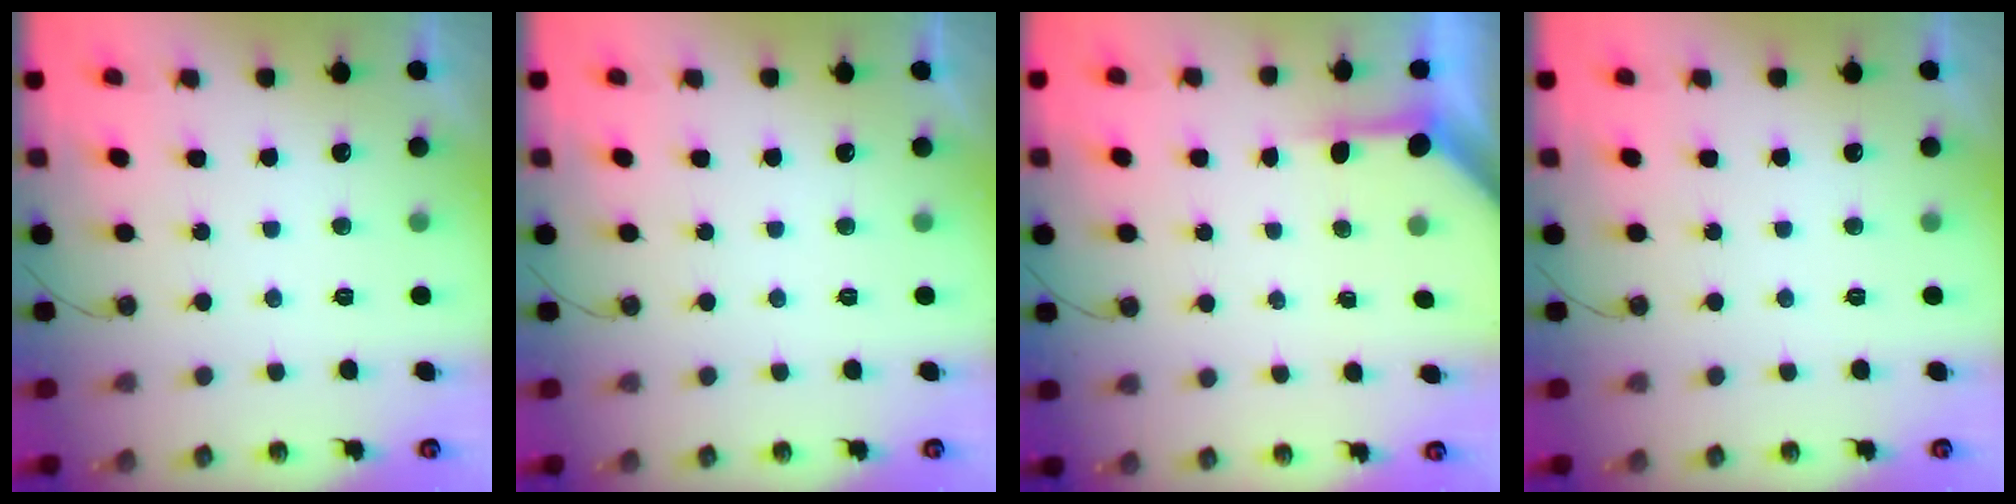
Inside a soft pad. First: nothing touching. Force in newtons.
{"total": 0.0}
{"total": 3.7, "press": 3.7, "slide": 0.3}
{"total": 0.0}